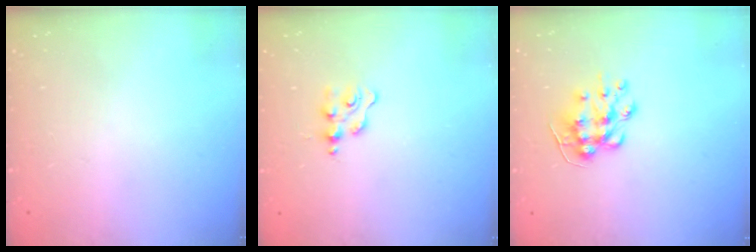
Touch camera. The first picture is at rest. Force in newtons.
{"total": 2.0, "press": 2.0, "slide": 0.2}
{"total": 9.0, "press": 9.0, "slide": 0.1}